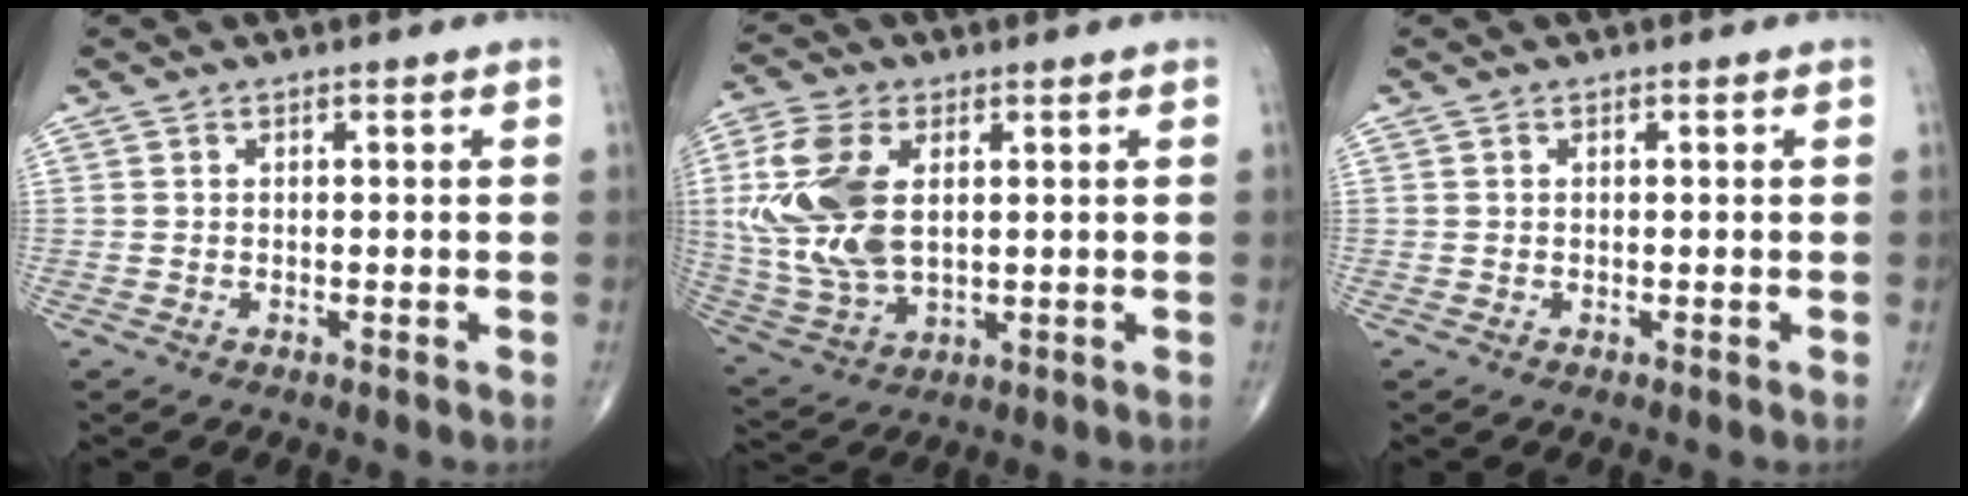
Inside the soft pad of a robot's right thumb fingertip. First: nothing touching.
{"total": 15.7, "force": [2.6, 9.1, 12.6], "torque": [-0.280, -0.007, 0.056]}
{"total": 0.0}